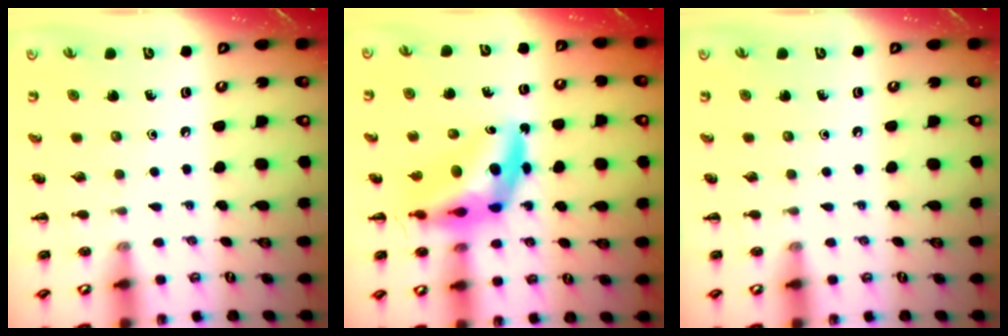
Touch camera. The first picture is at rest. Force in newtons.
{"total": 9.9, "press": 9.2, "slide": 3.6}
{"total": 0.0}